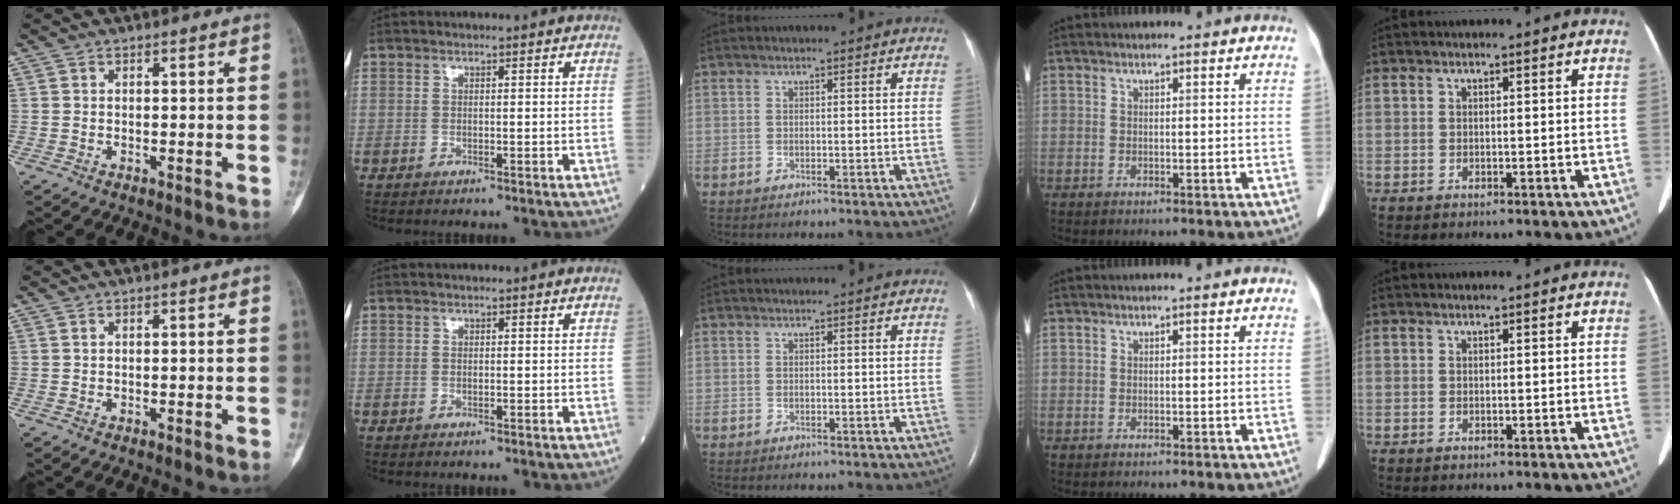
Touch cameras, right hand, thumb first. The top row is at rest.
{}